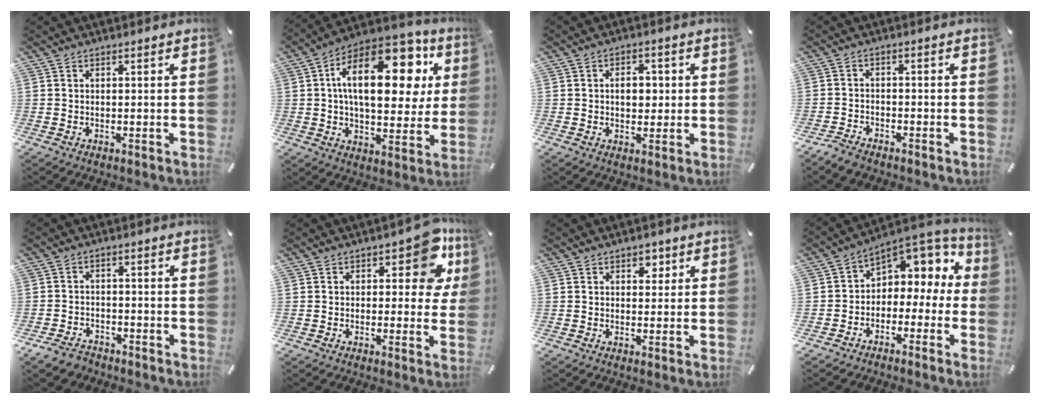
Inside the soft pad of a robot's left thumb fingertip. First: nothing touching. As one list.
[{"total": 23.2, "force": [7.2, 12.3, 18.3], "torque": [-0.301, -0.032, 0.109]}, {"total": 5.6, "force": [0.2, 4.0, 3.9], "torque": [-0.047, -0.003, -0.005]}, {"total": 2.9, "force": [-2.6, 1.0, 0.8], "torque": [-0.027, 0.012, -0.056]}, {"total": 4.3, "force": [-3.3, 2.4, 1.3], "torque": [-0.032, 0.017, -0.066]}, {"total": 10.6, "force": [4.8, 5.6, 7.6], "torque": [-0.073, -0.023, 0.077]}, {"total": 3.0, "force": [1.5, 2.2, 1.5], "torque": [-0.001, -0.007, 0.018]}, {"total": 5.5, "force": [1.8, 4.9, 1.7], "torque": [-0.034, -0.025, 0.034]}]